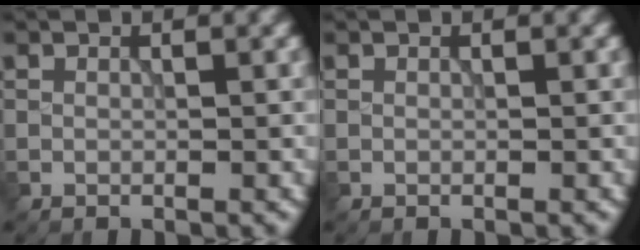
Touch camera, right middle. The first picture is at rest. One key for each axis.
{"total": 0.0}